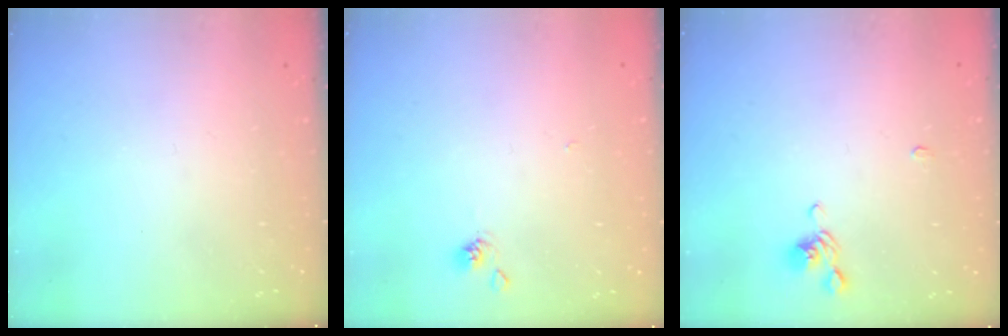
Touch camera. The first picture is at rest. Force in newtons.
{"total": 1.9, "press": 1.9, "slide": 0.2}
{"total": 1.0, "press": 0.8, "slide": 0.5}